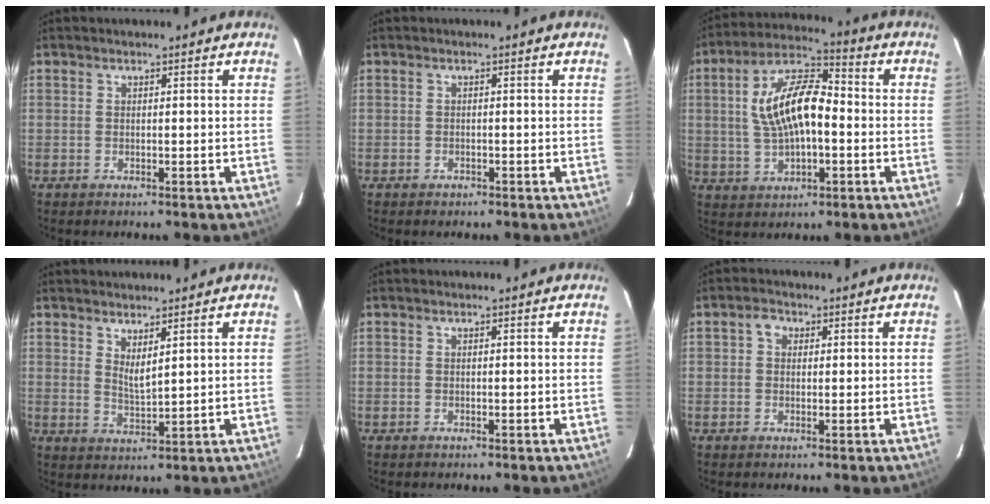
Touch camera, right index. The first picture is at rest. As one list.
[{"total": 1.1, "force": [-0.8, 0.8, 0.1], "torque": [-0.002, 0.002, -0.010]}, {"total": 13.6, "force": [-0.1, 6.4, 12.0], "torque": [-0.232, 0.023, 0.000]}, {"total": 3.5, "force": [2.4, 0.6, 2.4], "torque": [-0.043, -0.009, 0.040]}, {"total": 0.0}, {"total": 2.2, "force": [0.6, 1.9, 1.0], "torque": [-0.015, 0.010, 0.007]}]